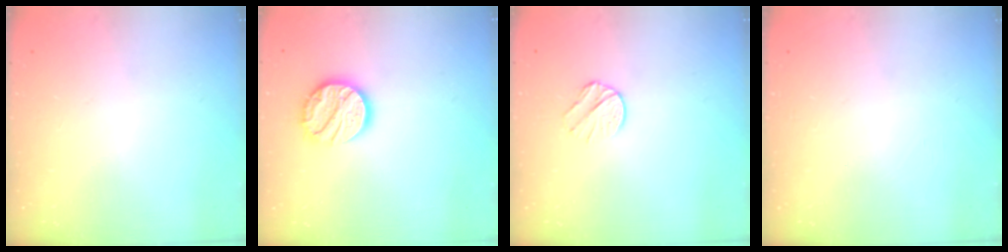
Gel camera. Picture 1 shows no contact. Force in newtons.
{"total": 14.6, "press": 14.6, "slide": 1.1}
{"total": 7.5, "press": 7.4, "slide": 1.2}
{"total": 0.0}